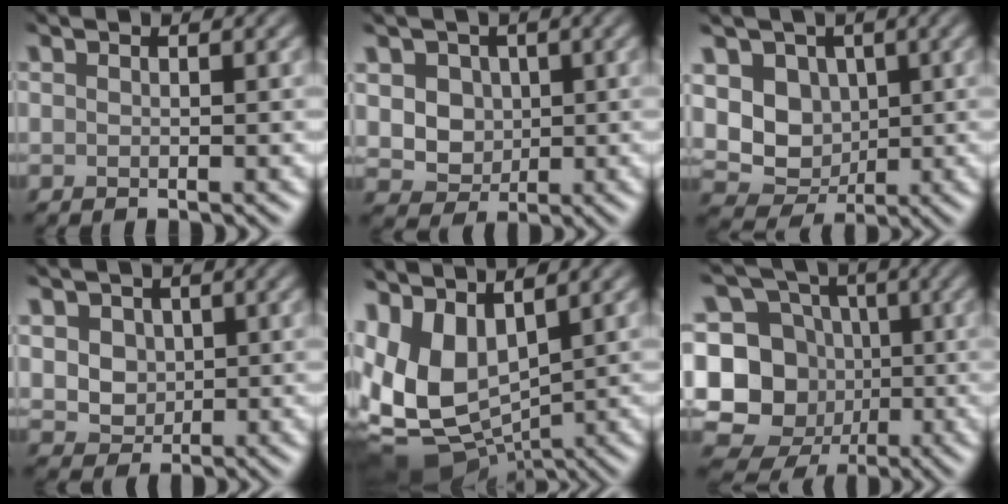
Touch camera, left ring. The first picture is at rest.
{"total": 5.0, "force": [0.4, 4.4, 2.3], "torque": [-0.056, -0.002, 0.008]}
{"total": 7.1, "force": [0.0, 5.8, 4.2], "torque": [-0.075, -0.006, -0.011]}
{"total": 3.6, "force": [0.6, 3.1, 1.7], "torque": [-0.059, -0.006, 0.022]}
{"total": 10.2, "force": [0.5, 6.6, 7.8], "torque": [-0.183, -0.006, 0.009]}
{"total": 13.8, "force": [-2.8, 12.6, 5.0], "torque": [-0.119, 0.018, -0.061]}